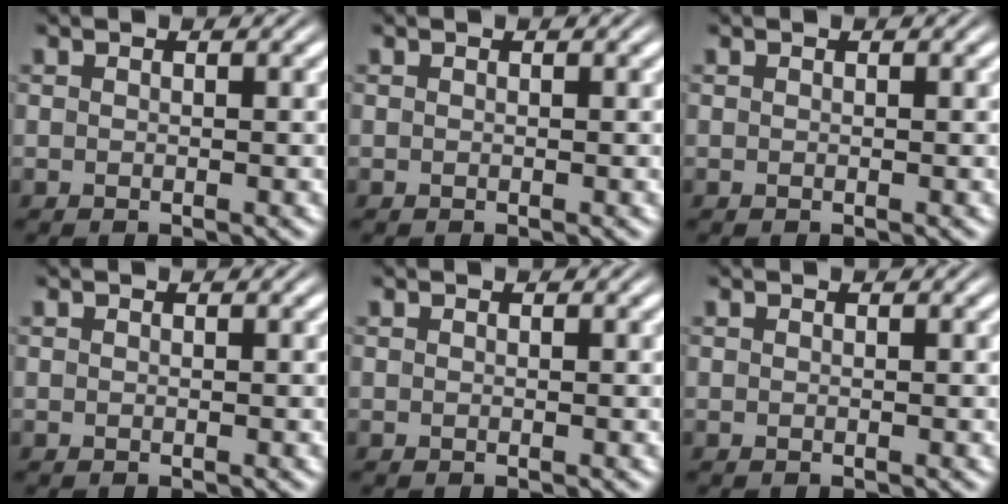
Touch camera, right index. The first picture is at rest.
{"total": 0.0}
{"total": 0.0}
{"total": 0.0}
{"total": 0.0}
{"total": 0.0}